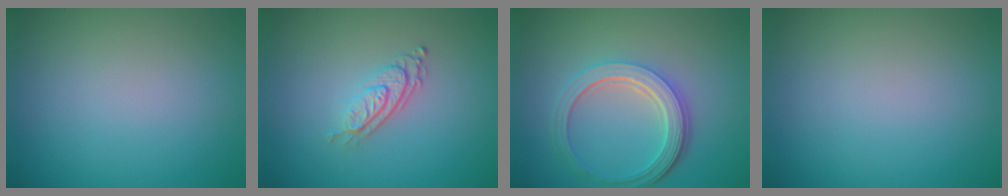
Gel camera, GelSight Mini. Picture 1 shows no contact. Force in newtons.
{"total": 2.8, "press": 2.0, "slide": 2.1}
{"total": 5.0, "press": 3.7, "slide": 3.3}
{"total": 0.0}